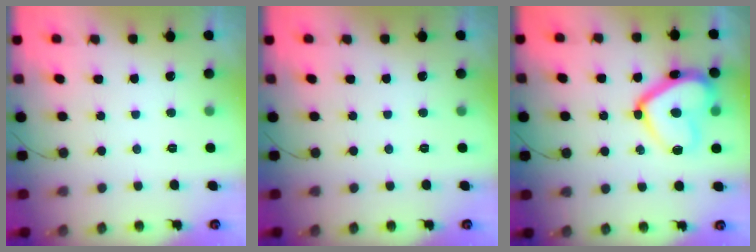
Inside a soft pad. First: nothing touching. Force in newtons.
{"total": 0.0}
{"total": 16.9, "press": 16.9, "slide": 1.4}